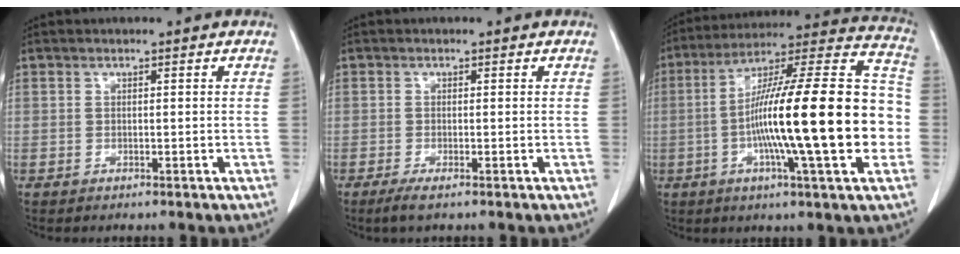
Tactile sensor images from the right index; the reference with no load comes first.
{"total": 1.9, "force": [-1.2, 0.1, 1.5], "torque": [-0.029, -0.006, -0.024]}
{"total": 25.4, "force": [-3.7, 2.0, 25.0], "torque": [-0.354, 0.013, -0.067]}